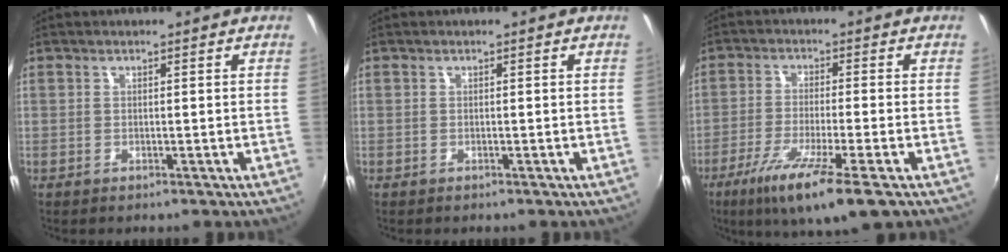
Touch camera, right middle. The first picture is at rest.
{"total": 0.0}
{"total": 11.9, "force": [-6.8, 1.0, 9.7], "torque": [-0.195, -0.038, -0.121]}